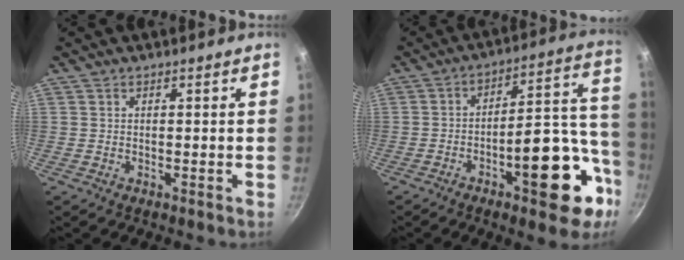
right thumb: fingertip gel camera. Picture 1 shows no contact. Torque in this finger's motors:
{"motor_torque": [2.68, 2.00, 1.77, -0.67, 0.13]}